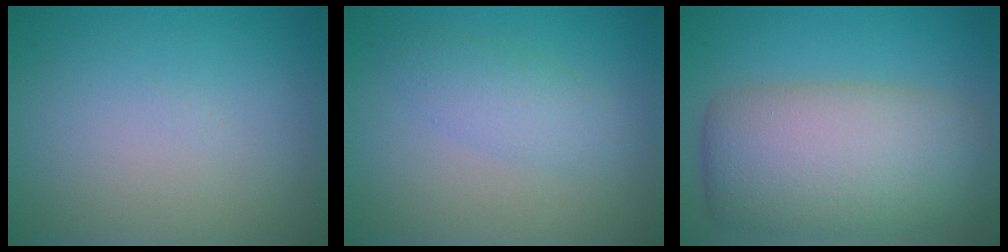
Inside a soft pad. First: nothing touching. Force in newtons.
{"total": 2.5, "press": 2.5, "slide": 0.1}
{"total": 10.1, "press": 10.1, "slide": 0.7}